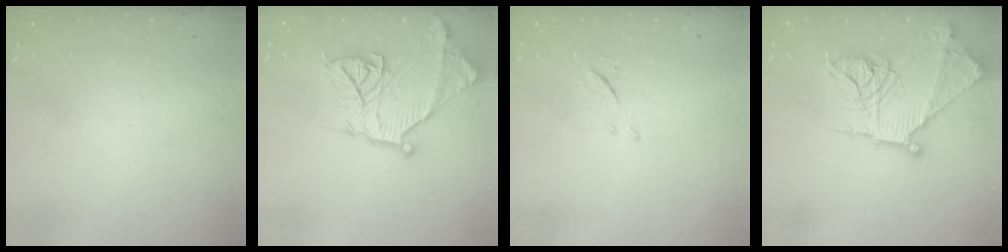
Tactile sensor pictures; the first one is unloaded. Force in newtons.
{"total": 18.7, "press": 18.6, "slide": 1.4}
{"total": 6.8, "press": 6.7, "slide": 0.6}
{"total": 22.2, "press": 22.1, "slide": 2.3}